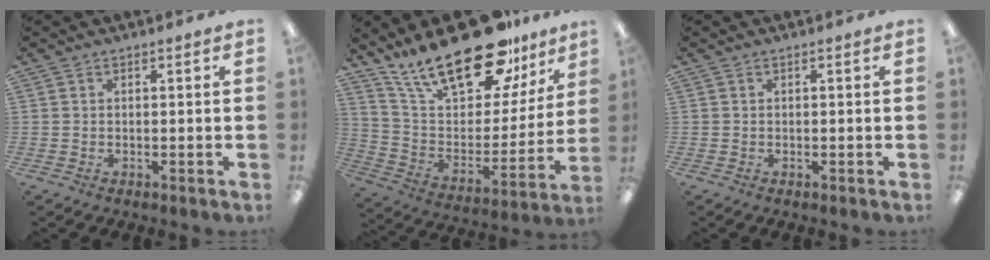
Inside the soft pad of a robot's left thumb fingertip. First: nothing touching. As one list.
[{"total": 25.4, "force": [18.9, 9.7, 13.9], "torque": [-0.243, -0.121, 0.328]}, {"total": 0.0}]